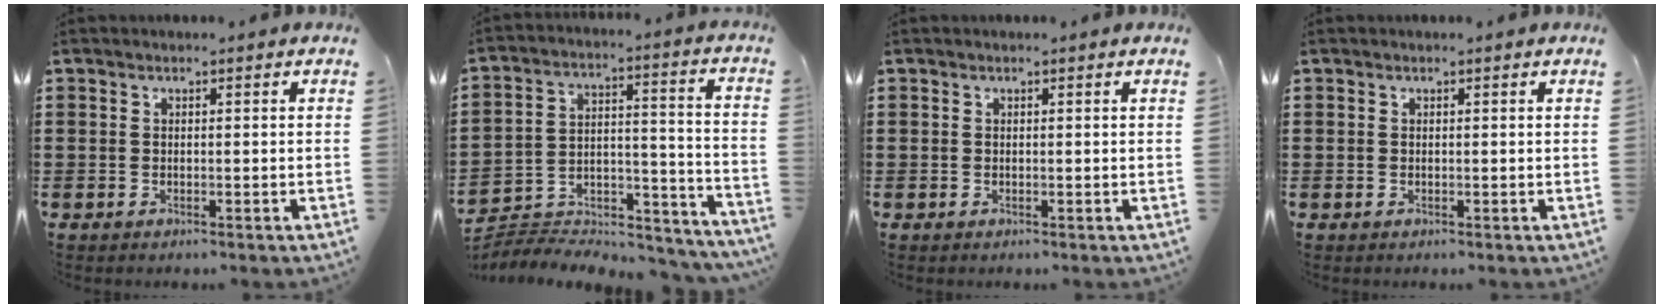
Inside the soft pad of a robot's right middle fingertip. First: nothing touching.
{"total": 4.7, "force": [-4.5, 1.4, 0.4], "torque": [-0.005, -0.001, -0.095]}
{"total": 0.0}
{"total": 0.0}